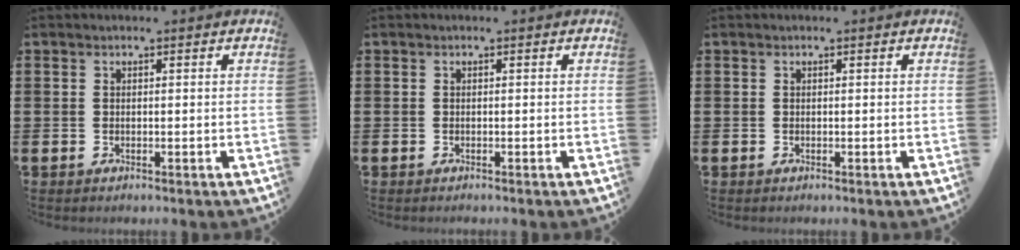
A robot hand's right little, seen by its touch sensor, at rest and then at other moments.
{"total": 0.0}
{"total": 0.0}